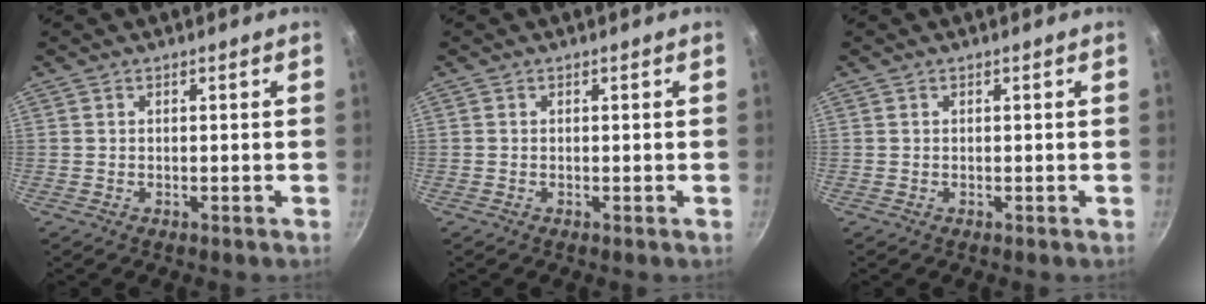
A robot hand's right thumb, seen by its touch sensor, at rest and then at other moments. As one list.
[{"total": 0.0}, {"total": 0.0}]